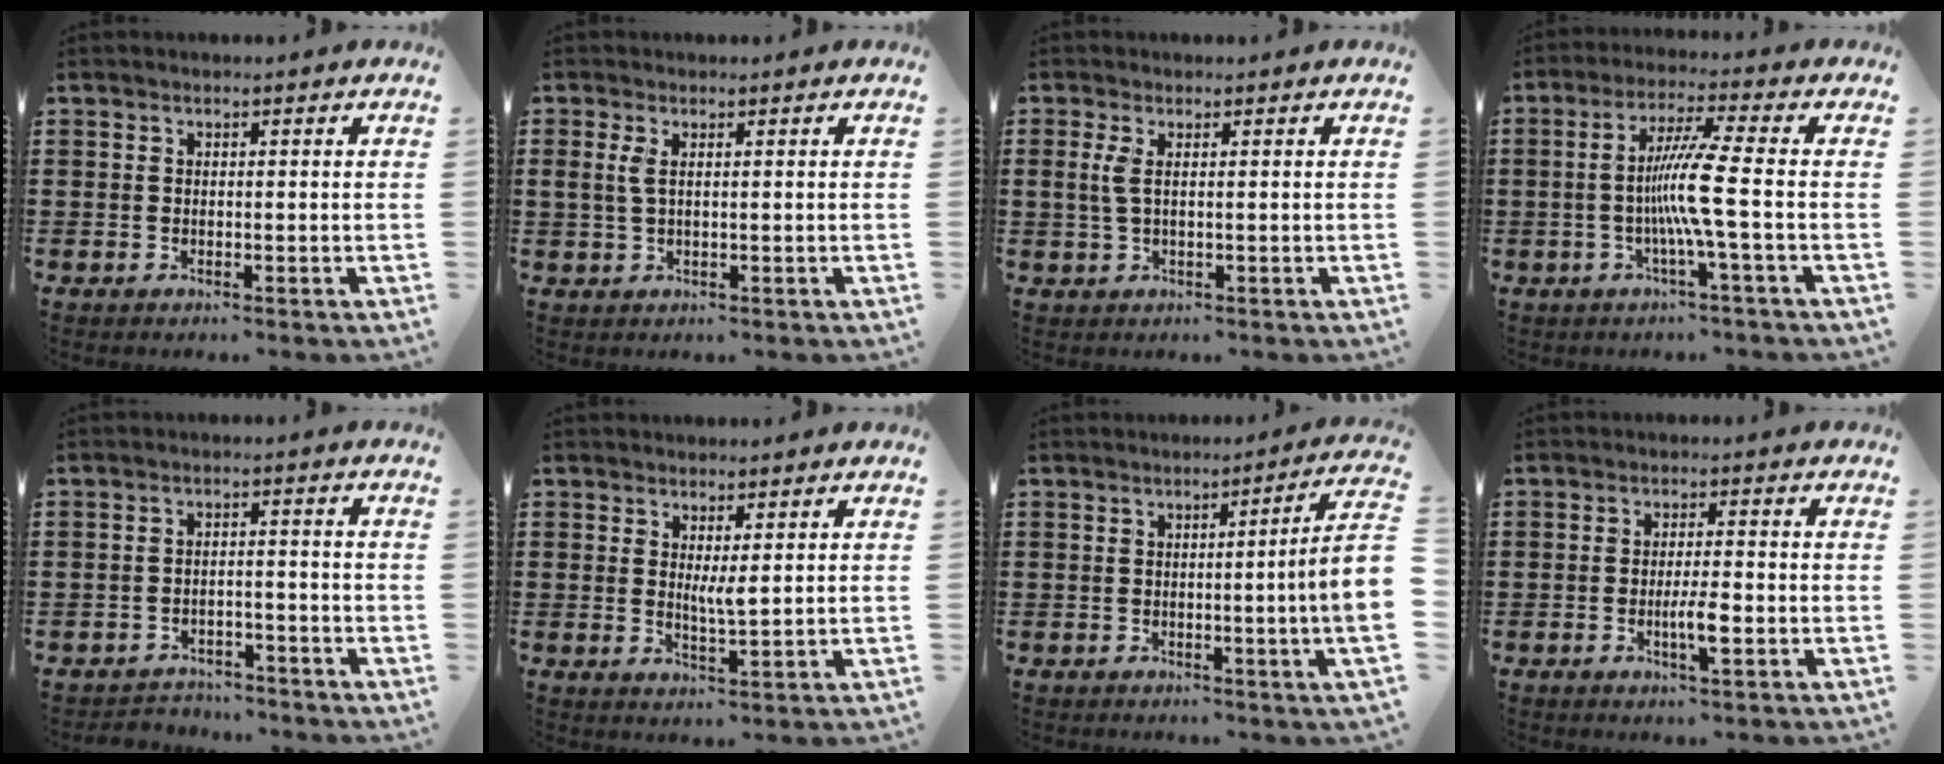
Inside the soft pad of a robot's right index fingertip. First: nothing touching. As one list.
[{"total": 1.9, "force": [0.5, 0.6, 1.7], "torque": [-0.037, 0.003, 0.008]}, {"total": 2.2, "force": [0.4, 0.5, 2.1], "torque": [-0.051, -0.002, 0.004]}, {"total": 8.2, "force": [-1.3, -1.1, 8.0], "torque": [-0.163, -0.016, -0.038]}, {"total": 2.8, "force": [-2.8, 0.6, 0.3], "torque": [-0.011, 0.003, -0.059]}, {"total": 2.7, "force": [1.0, 0.4, 2.5], "torque": [-0.053, -0.002, 0.017]}, {"total": 6.4, "force": [-0.1, -0.8, 6.4], "torque": [-0.094, -0.021, -0.006]}, {"total": 4.2, "force": [-1.3, 0.6, 3.9], "torque": [-0.074, -0.004, -0.025]}]